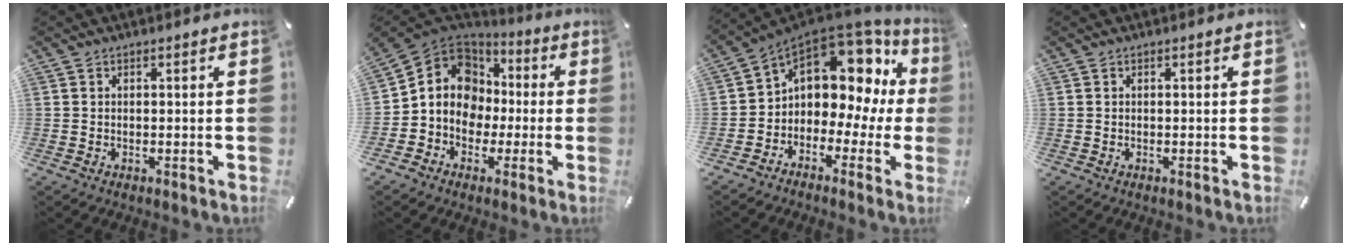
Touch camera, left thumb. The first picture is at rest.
{"total": 11.1, "force": [-0.4, 10.4, 4.0], "torque": [-0.091, -0.002, -0.003]}
{"total": 10.8, "force": [5.6, 7.5, 5.4], "torque": [-0.082, -0.057, 0.096]}
{"total": 0.0}